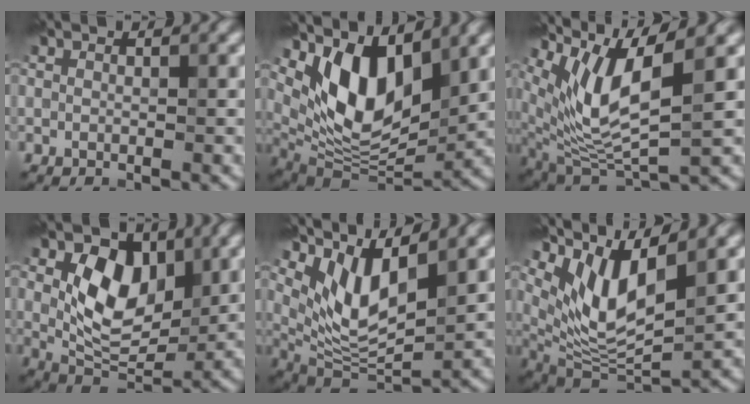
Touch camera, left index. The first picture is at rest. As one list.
[{"total": 9.2, "force": [4.1, 4.4, 7.0], "torque": [-0.127, -0.020, 0.073]}, {"total": 8.2, "force": [3.5, 2.3, 7.1], "torque": [-0.150, -0.007, 0.074]}, {"total": 7.5, "force": [2.1, 4.7, 5.5], "torque": [-0.094, -0.005, 0.036]}, {"total": 6.8, "force": [3.7, 2.6, 5.1], "torque": [-0.106, -0.016, 0.078]}, {"total": 8.1, "force": [4.3, 2.7, 6.3], "torque": [-0.130, -0.009, 0.088]}]